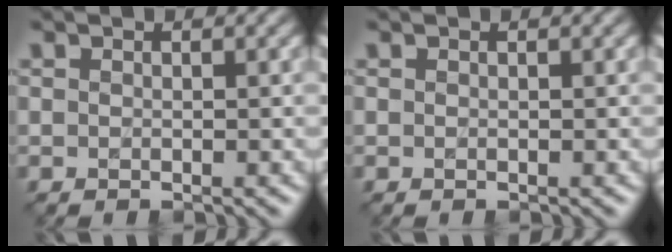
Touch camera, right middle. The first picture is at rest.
{"total": 0.0}